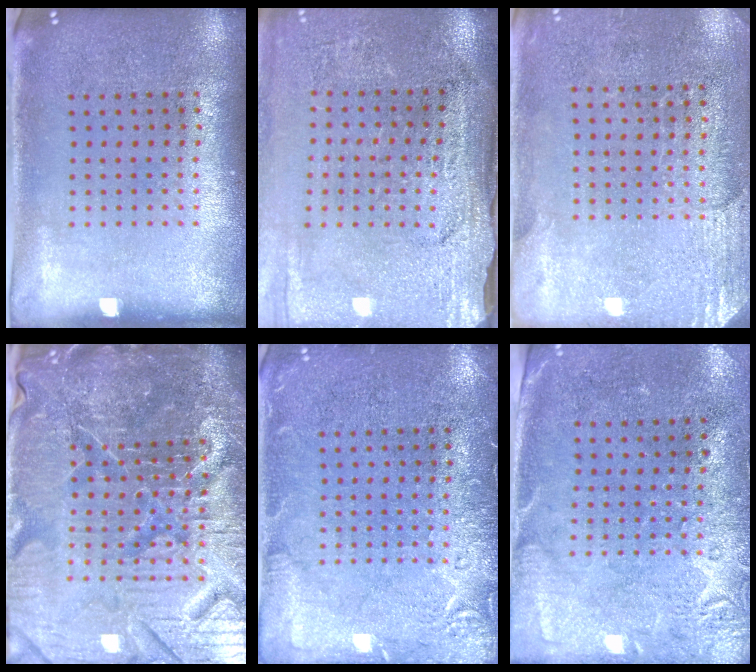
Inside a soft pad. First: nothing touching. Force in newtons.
{"total": 3.0, "press": 2.9, "slide": 0.8}
{"total": 2.6, "press": 2.3, "slide": 1.2}
{"total": 6.9, "press": 6.2, "slide": 3.0}
{"total": 2.9, "press": 2.9, "slide": 0.4}
{"total": 2.7, "press": 2.2, "slide": 1.6}